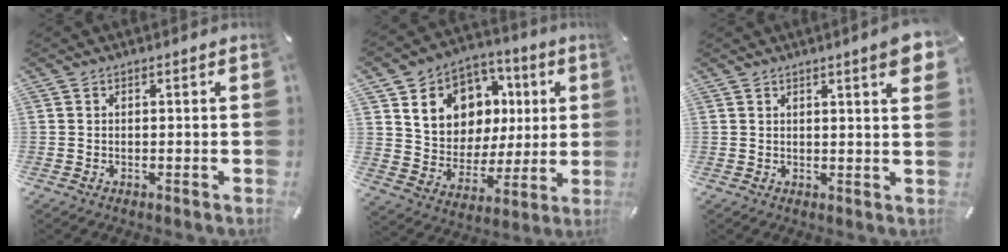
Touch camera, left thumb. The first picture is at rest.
{"total": 12.7, "force": [4.1, 11.4, 4.0], "torque": [-0.065, -0.028, 0.084]}
{"total": 5.3, "force": [2.7, 0.8, 4.5], "torque": [-0.065, -0.011, 0.041]}